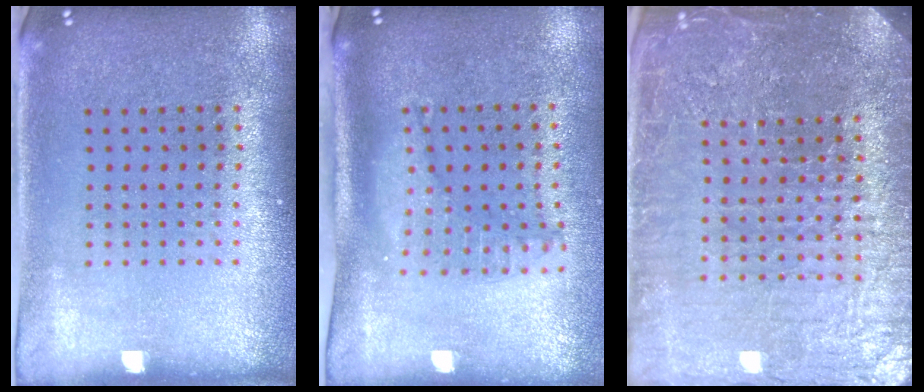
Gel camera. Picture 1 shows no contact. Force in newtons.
{"total": 1.4, "press": 1.3, "slide": 0.4}
{"total": 5.6, "press": 5.1, "slide": 2.5}